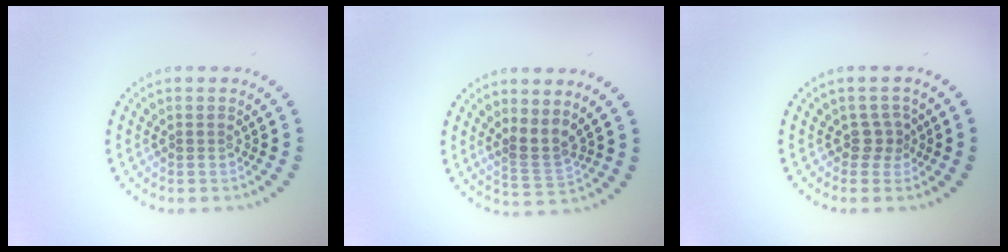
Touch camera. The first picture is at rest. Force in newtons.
{"total": 2.1, "press": 1.7, "slide": 1.3}
{"total": 1.7, "press": 1.2, "slide": 1.3}